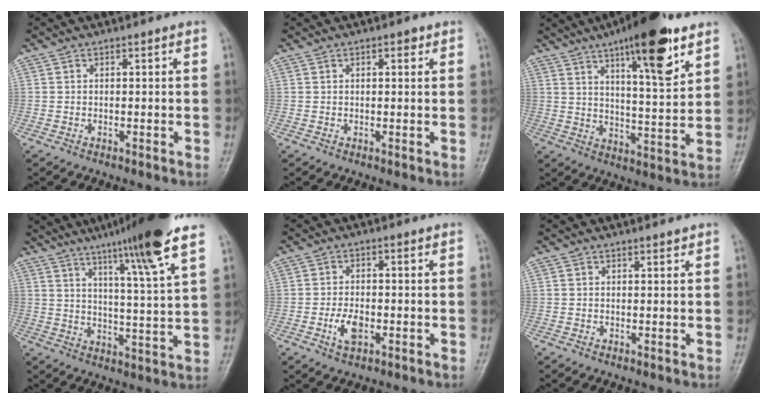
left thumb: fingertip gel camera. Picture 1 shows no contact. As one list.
[{"total": 1.5, "force": [0.8, 0.7, 1.1], "torque": [-0.011, 0.000, 0.008]}, {"total": 16.6, "force": [9.7, 4.2, 12.8], "torque": [-0.171, -0.047, 0.149]}, {"total": 16.6, "force": [11.0, 0.0, 12.5], "torque": [-0.187, -0.042, 0.158]}, {"total": 4.4, "force": [-1.5, 2.4, 3.4], "torque": [-0.064, 0.004, -0.026]}, {"total": 0.8, "force": [0.7, 0.2, 0.4], "torque": [-0.007, -0.005, 0.009]}]